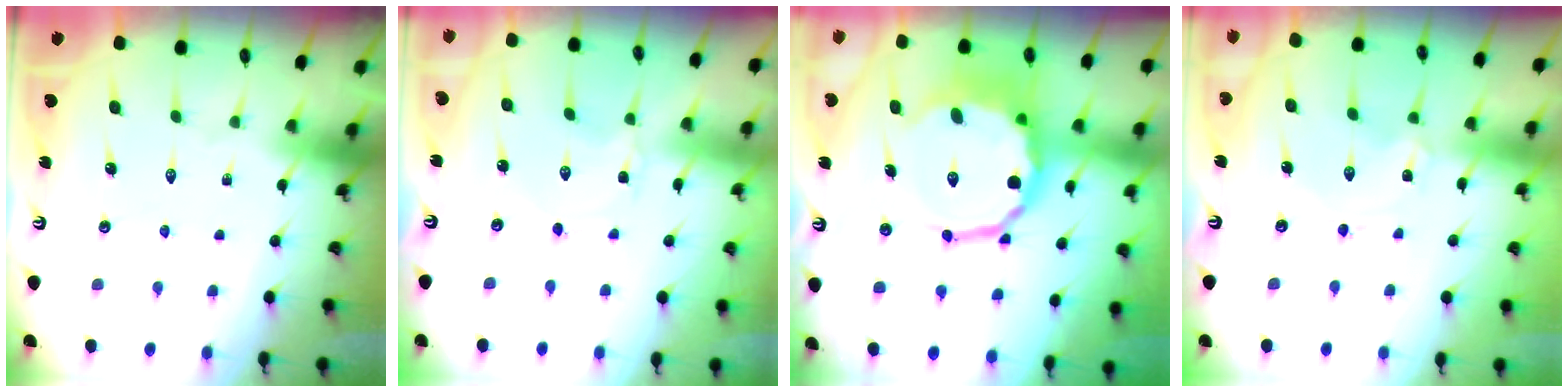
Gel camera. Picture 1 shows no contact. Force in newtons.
{"total": 1.8, "press": 1.7, "slide": 0.3}
{"total": 12.7, "press": 12.1, "slide": 3.6}
{"total": 1.1, "press": 1.1, "slide": 0.2}